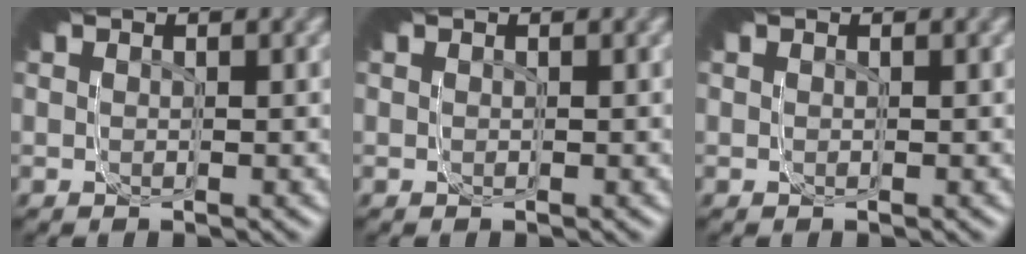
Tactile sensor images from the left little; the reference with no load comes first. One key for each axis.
{"total": 0.0}
{"total": 0.0}